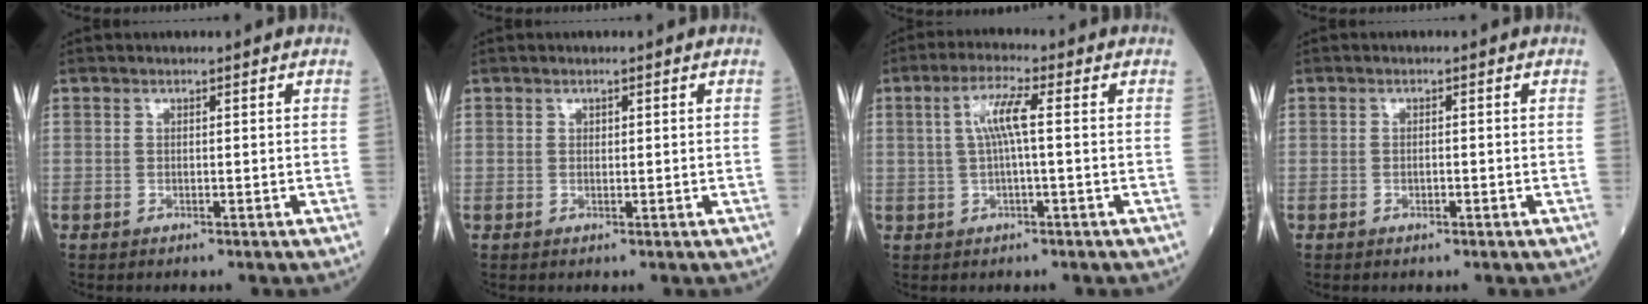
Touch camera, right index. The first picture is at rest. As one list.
[{"total": 0.5, "force": [0.3, 0.4, 0.3], "torque": [-0.002, -0.001, 0.003]}, {"total": 5.2, "force": [0.7, 0.4, 5.1], "torque": [-0.103, 0.014, 0.014]}, {"total": 1.1, "force": [-0.5, 0.4, 0.9], "torque": [-0.012, -0.001, -0.007]}]